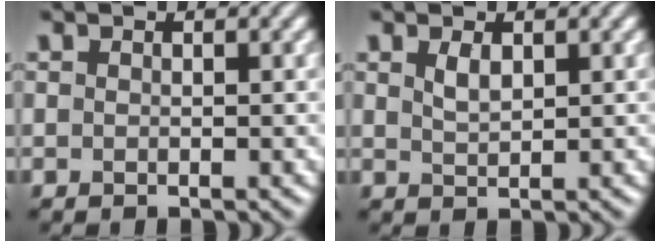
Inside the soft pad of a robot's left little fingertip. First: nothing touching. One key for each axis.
{"total": 1.4, "fx": 0.7, "fy": 0.6, "fz": 1.0, "tx": -0.025, "ty": -0.001, "tz": 0.018}